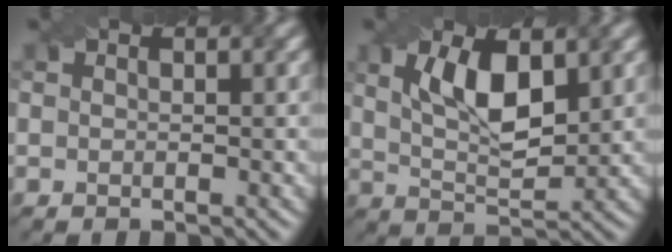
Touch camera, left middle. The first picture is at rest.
{"total": 6.4, "force": [2.1, 2.7, 5.4], "torque": [-0.106, 0.001, 0.039]}